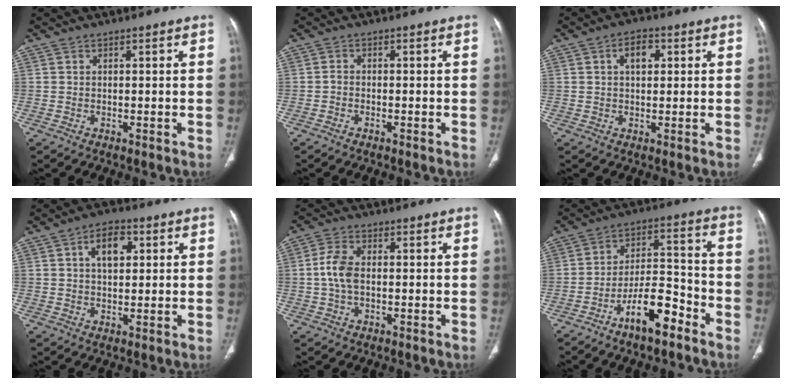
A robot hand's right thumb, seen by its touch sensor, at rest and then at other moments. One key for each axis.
{"total": 1.0, "fx": -0.6, "fy": 0.6, "fz": 0.5, "tx": -0.009, "ty": 0.004, "tz": -0.016}
{"total": 4.4, "fx": 1.3, "fy": 2.7, "fz": 3.2, "tx": -0.041, "ty": 0.005, "tz": 0.019}
{"total": 6.5, "fx": 1.9, "fy": 3.9, "fz": 4.8, "tx": -0.065, "ty": 0.005, "tz": 0.028}
{"total": 5.6, "fx": -0.2, "fy": 3.2, "fz": 4.6, "tx": -0.102, "ty": 0.012, "tz": -0.007}
{"total": 11.1, "fx": -7.1, "fy": 3.7, "fz": 7.7, "tx": -0.127, "ty": 0.061, "tz": -0.124}